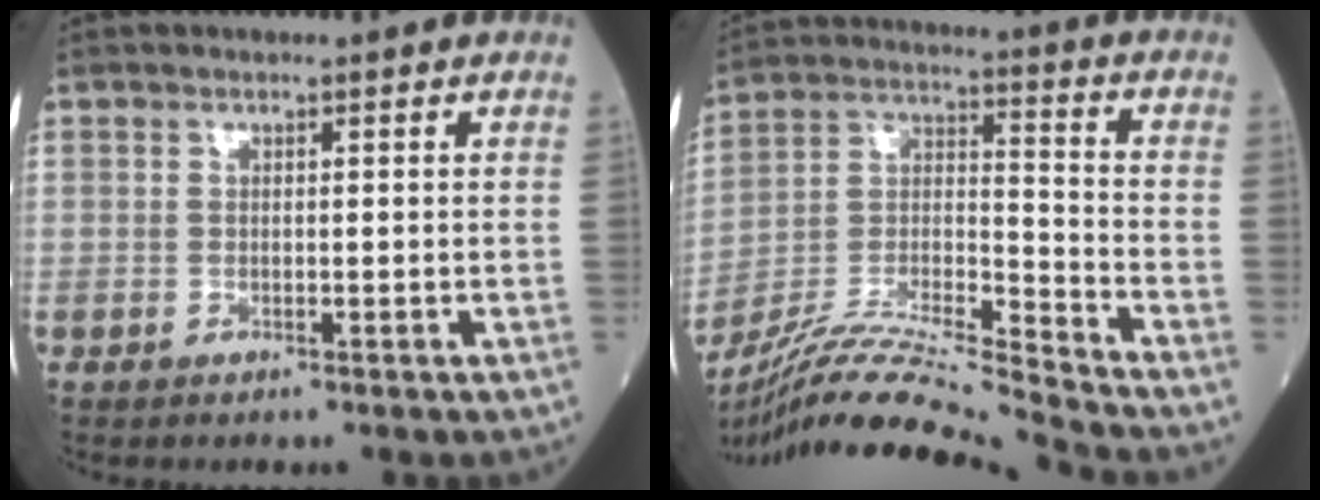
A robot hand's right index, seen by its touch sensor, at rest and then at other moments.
{"total": 16.4, "force": [-15.1, -2.4, 5.8], "torque": [-0.103, 0.006, -0.281]}